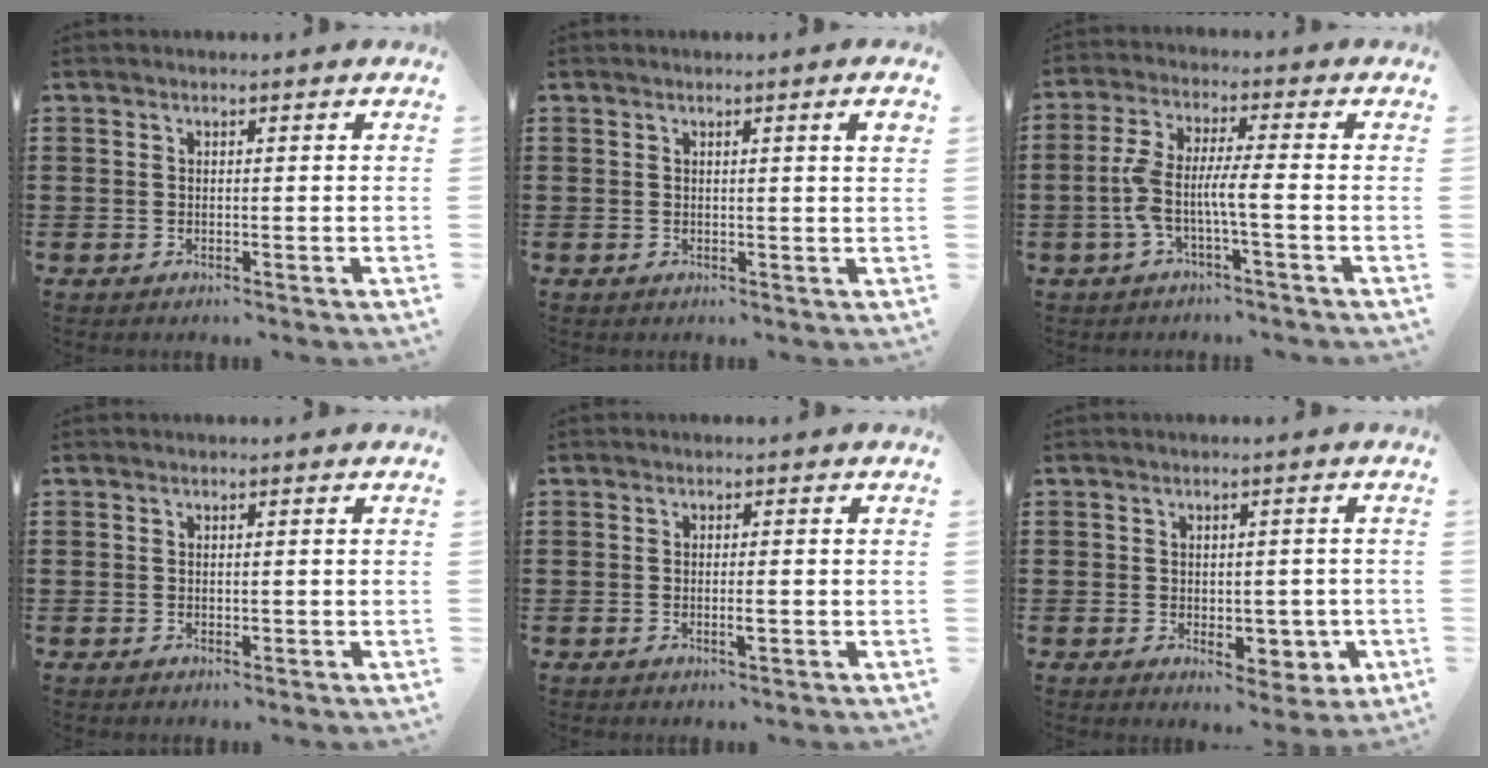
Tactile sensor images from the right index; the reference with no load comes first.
{"total": 1.7, "force": [0.5, -0.1, 1.6], "torque": [-0.029, -0.001, 0.007]}
{"total": 5.7, "force": [-2.0, 0.5, 5.4], "torque": [-0.132, -0.013, -0.051]}
{"total": 0.6, "force": [-0.1, 0.4, 0.5], "torque": [-0.009, 0.001, -0.002]}
{"total": 1.7, "force": [-0.5, 0.3, 1.6], "torque": [-0.029, 0.000, -0.009]}
{"total": 4.1, "force": [-0.8, 3.1, 2.6], "torque": [-0.031, 0.005, -0.015]}